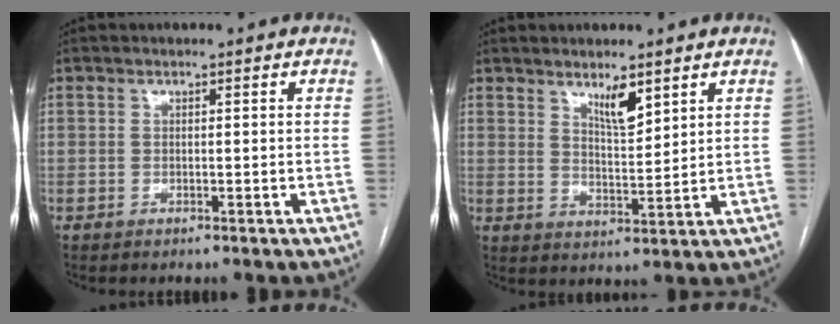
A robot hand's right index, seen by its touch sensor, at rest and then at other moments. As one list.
[{"total": 4.8, "force": [3.3, 1.1, 3.4], "torque": [-0.065, -0.009, 0.063]}]